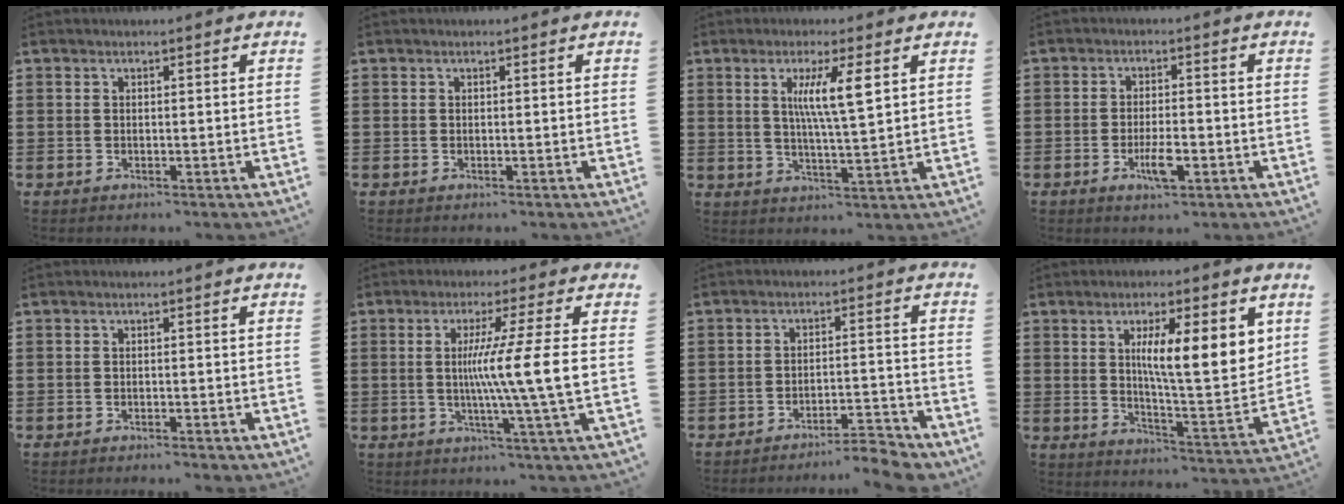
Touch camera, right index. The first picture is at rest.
{"total": 0.0}
{"total": 6.7, "force": [2.2, 0.6, 6.4], "torque": [-0.129, 0.002, 0.031]}
{"total": 4.6, "force": [-1.8, 1.5, 4.0], "torque": [-0.087, -0.003, -0.036]}
{"total": 1.0, "force": [-0.9, 0.0, 0.3], "torque": [-0.009, -0.001, -0.018]}
{"total": 10.0, "force": [-0.3, -1.1, 9.9], "torque": [-0.177, -0.012, -0.012]}
{"total": 4.9, "force": [-4.6, 0.0, 1.7], "torque": [-0.030, -0.008, -0.093]}
{"total": 10.8, "force": [3.6, 2.5, 9.9], "torque": [-0.162, -0.010, 0.052]}